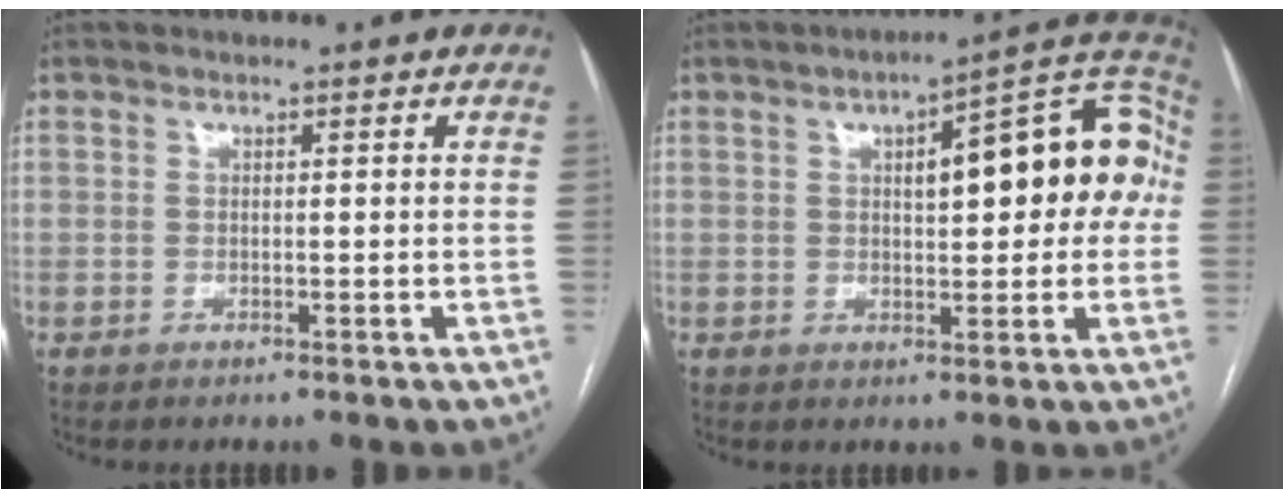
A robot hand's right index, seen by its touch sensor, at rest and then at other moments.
{"total": 16.6, "force": [2.7, 5.0, 15.6], "torque": [-0.198, 0.044, 0.032]}